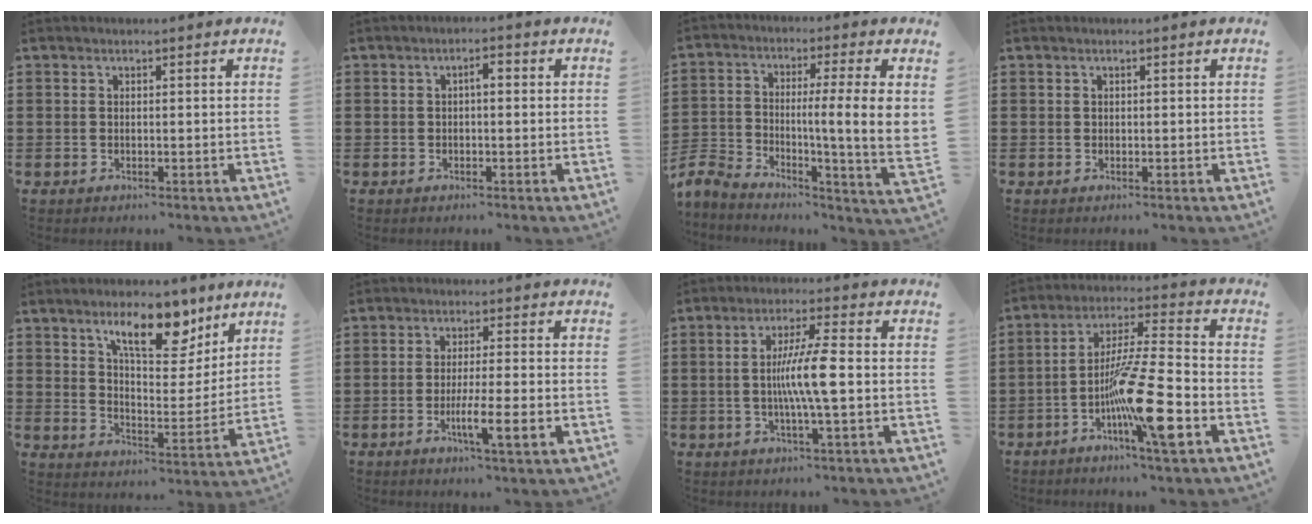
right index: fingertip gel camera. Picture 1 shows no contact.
{"total": 1.7, "force": [-0.2, 0.6, 1.6], "torque": [-0.031, 0.004, -0.005]}
{"total": 9.2, "force": [-0.4, 1.1, 9.1], "torque": [-0.175, -0.023, -0.014]}
{"total": 0.0}
{"total": 11.4, "force": [7.3, 4.7, 7.4], "torque": [-0.111, -0.022, 0.120]}
{"total": 6.6, "force": [-2.3, 0.5, 6.1], "torque": [-0.106, -0.011, -0.040]}
{"total": 7.6, "force": [-0.7, 0.2, 7.6], "torque": [-0.139, -0.007, -0.020]}
{"total": 15.0, "force": [-5.8, 1.8, 13.7], "torque": [-0.265, 0.000, -0.102]}